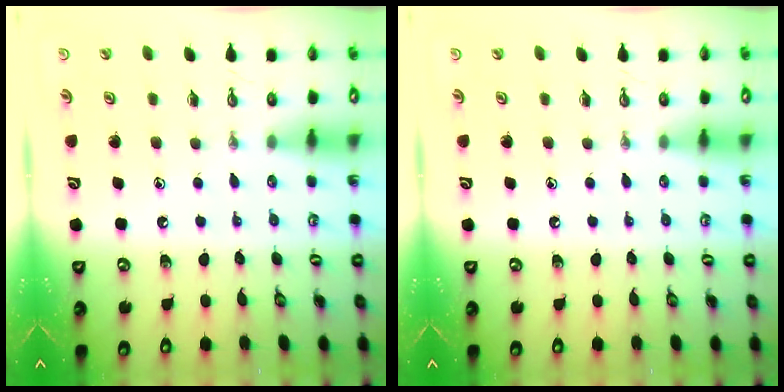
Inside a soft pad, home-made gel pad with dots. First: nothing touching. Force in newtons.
{"total": 0.0}